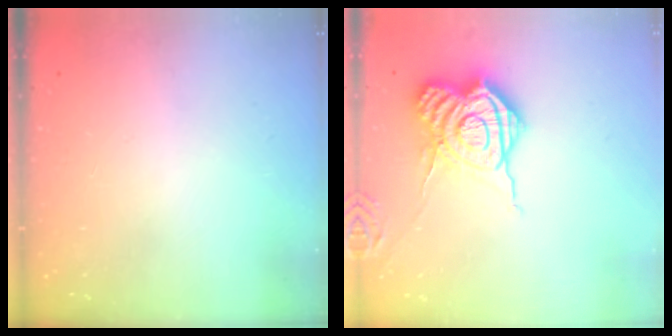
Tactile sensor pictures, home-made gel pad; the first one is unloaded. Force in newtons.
{"total": 15.9, "press": 15.9, "slide": 1.0}